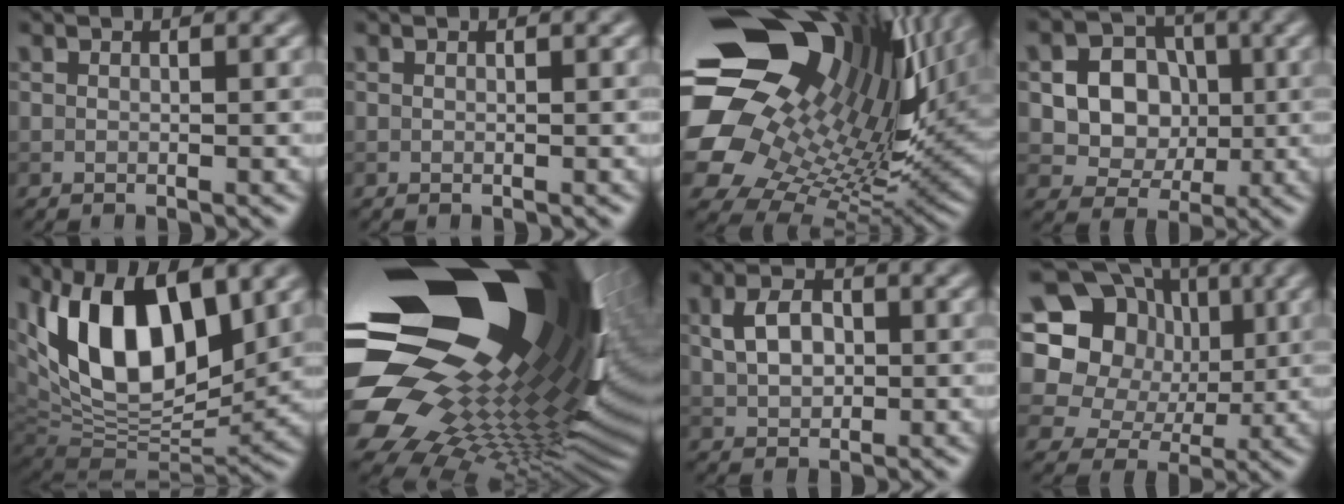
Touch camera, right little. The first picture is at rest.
{"total": 0.0}
{"total": 19.4, "force": [7.9, 12.0, 13.1], "torque": [-0.244, -0.006, 0.165]}
{"total": 7.6, "force": [0.6, 6.7, 3.6], "torque": [-0.057, 0.016, -0.001]}
{"total": 14.2, "force": [4.8, 7.1, 11.3], "torque": [-0.199, 0.012, 0.079]}
{"total": 20.7, "force": [5.0, 11.4, 16.6], "torque": [-0.282, -0.027, 0.093]}
{"total": 3.5, "force": [0.6, 2.4, 2.5], "torque": [-0.050, 0.005, 0.008]}
{"total": 16.7, "force": [4.7, 14.3, 7.2], "torque": [-0.167, 0.035, 0.072]}